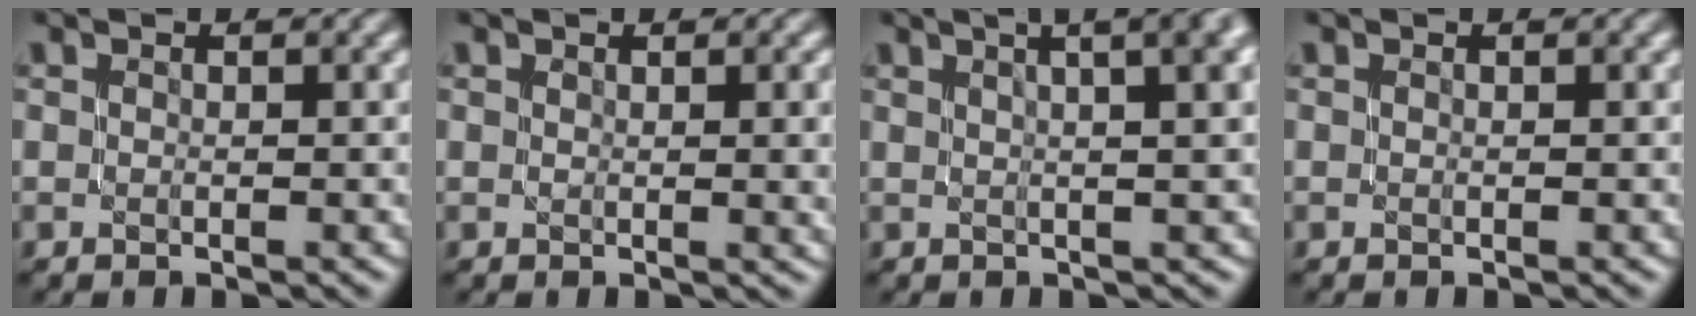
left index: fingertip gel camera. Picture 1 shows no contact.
{"total": 2.5, "force": [0.7, 0.8, 2.3], "torque": [-0.026, -0.001, 0.012]}
{"total": 12.0, "force": [5.6, 5.4, 9.1], "torque": [-0.045, 0.072, 0.033]}
{"total": 0.0}